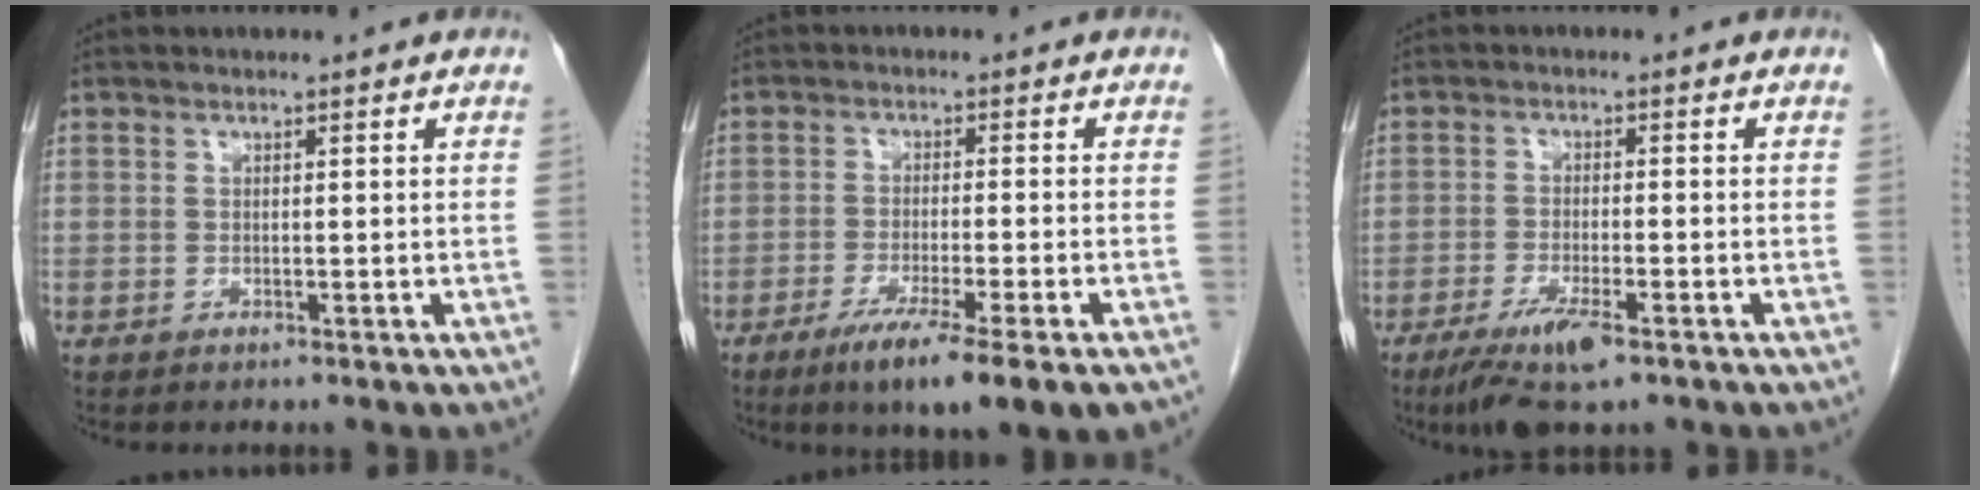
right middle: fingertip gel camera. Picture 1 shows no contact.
{"total": 11.3, "force": [-7.3, 0.0, 8.6], "torque": [-0.129, -0.029, -0.107]}
{"total": 6.9, "force": [-4.3, 1.1, 5.3], "torque": [-0.101, -0.016, -0.072]}